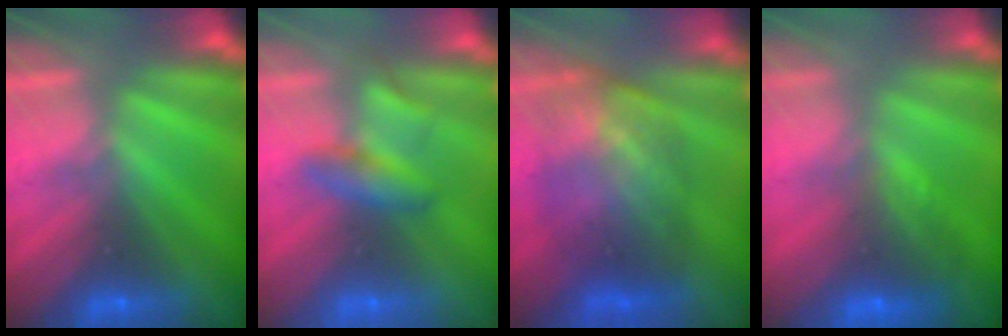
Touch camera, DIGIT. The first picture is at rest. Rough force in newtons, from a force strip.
{"total": 2.2}
{"total": 6.0}
{"total": 7.5}